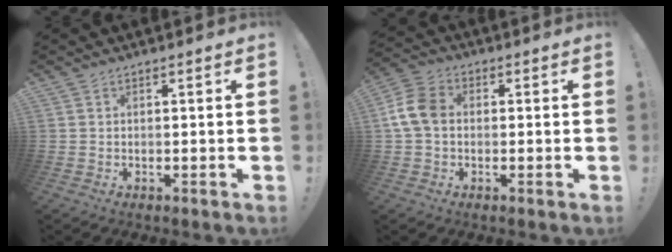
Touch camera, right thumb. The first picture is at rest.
{"total": 9.5, "force": [0.3, 6.8, 6.6], "torque": [-0.141, 0.013, 0.013]}